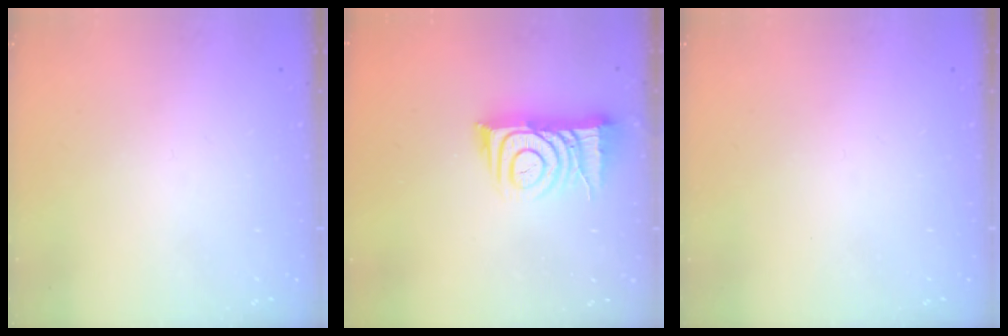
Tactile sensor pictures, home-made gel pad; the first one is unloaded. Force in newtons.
{"total": 11.3, "press": 11.2, "slide": 1.0}
{"total": 0.0}